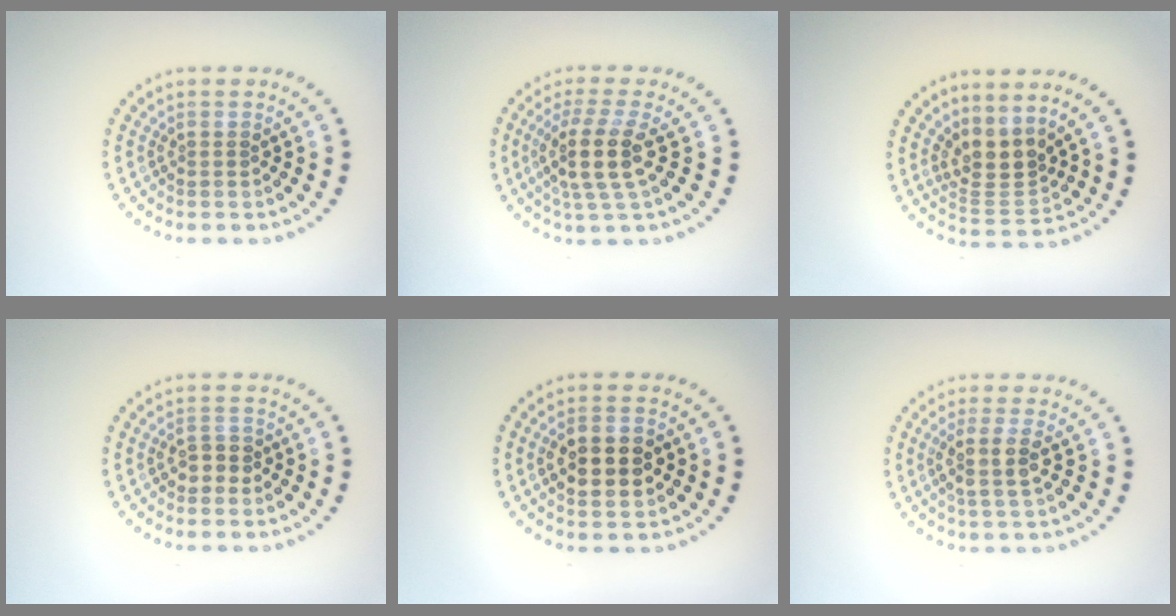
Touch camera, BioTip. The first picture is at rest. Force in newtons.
{"total": 4.1, "press": 3.4, "slide": 2.4}
{"total": 3.2, "press": 2.4, "slide": 2.1}
{"total": 1.8, "press": 1.8, "slide": 0.5}
{"total": 5.0, "press": 5.0, "slide": 0.3}
{"total": 2.7, "press": 2.3, "slide": 1.5}